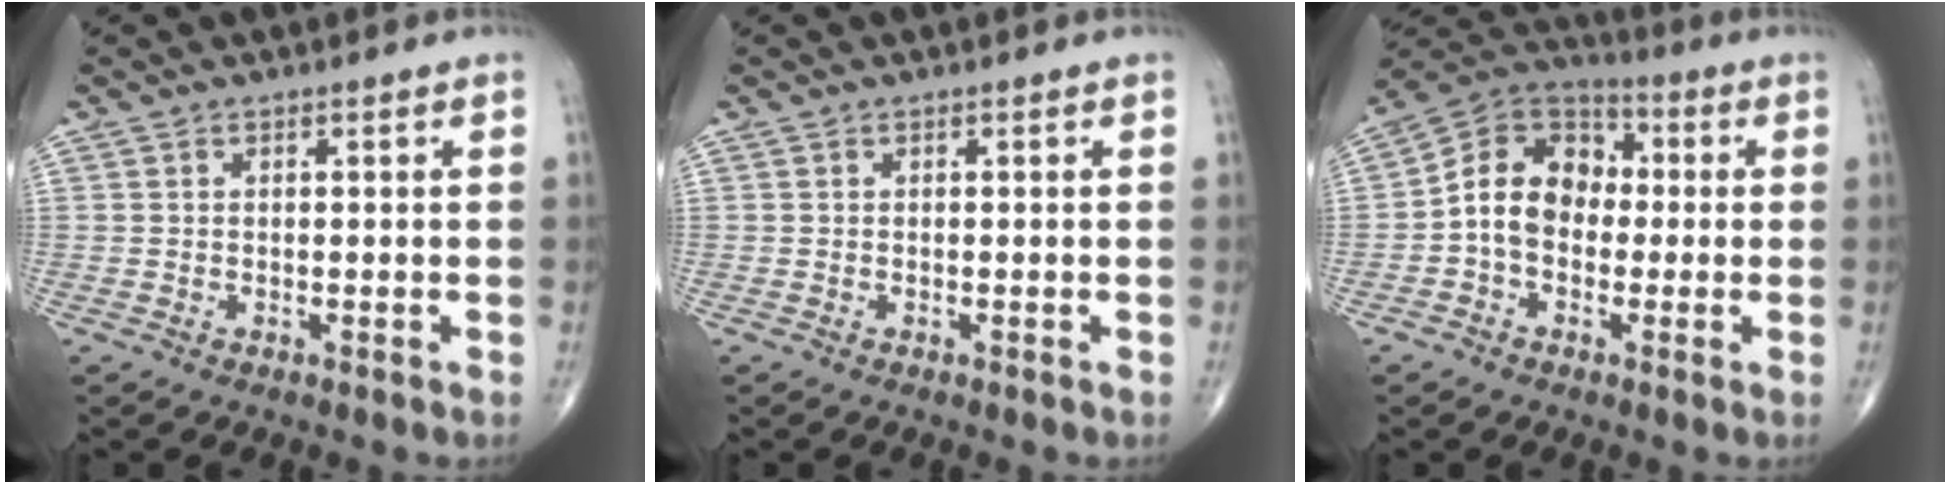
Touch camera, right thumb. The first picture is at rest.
{"total": 0.0}
{"total": 11.9, "force": [-0.9, 9.2, 7.5], "torque": [-0.106, 0.041, -0.029]}